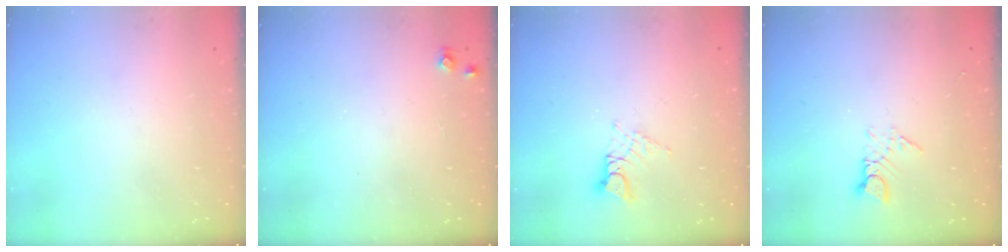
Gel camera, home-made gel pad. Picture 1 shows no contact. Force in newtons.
{"total": 4.7, "press": 4.7, "slide": 0.7}
{"total": 4.9, "press": 4.9, "slide": 0.4}
{"total": 3.2, "press": 3.2, "slide": 0.3}